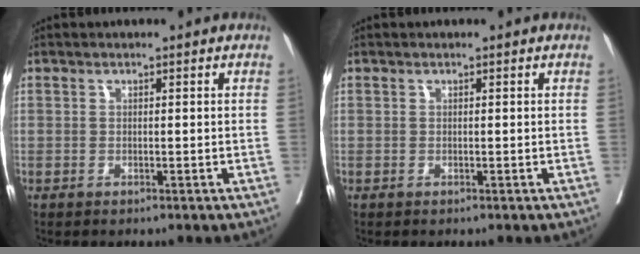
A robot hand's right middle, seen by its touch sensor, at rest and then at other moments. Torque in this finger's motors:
{"motor_torque": [0.07, -0.12, 0.00, 0.00]}